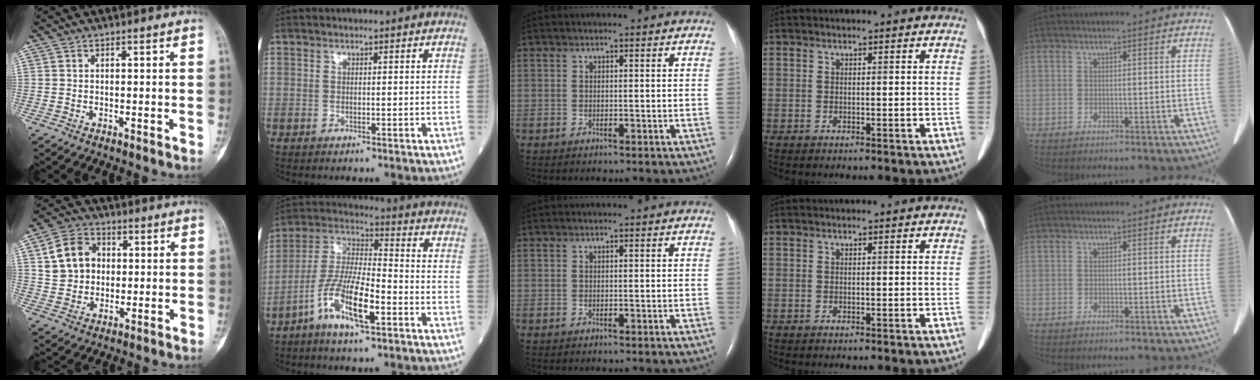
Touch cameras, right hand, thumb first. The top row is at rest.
{"thumb": {"total": 10.0, "force": [2.0, 8.3, 5.3], "torque": [-0.070, 0.007, 0.034]}, "index": {"total": 11.9, "force": [-5.5, 2.4, 10.3], "torque": [-0.212, -0.001, -0.106]}}